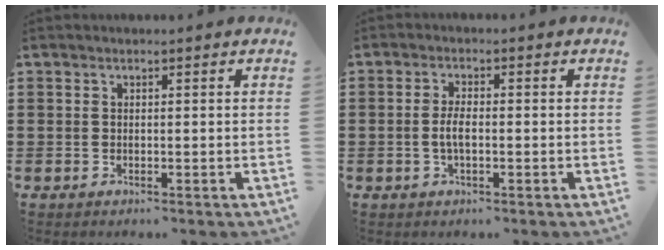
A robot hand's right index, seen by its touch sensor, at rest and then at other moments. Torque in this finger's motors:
{"motor_torque": [2.14, 0.00, 0.41, 0.13]}